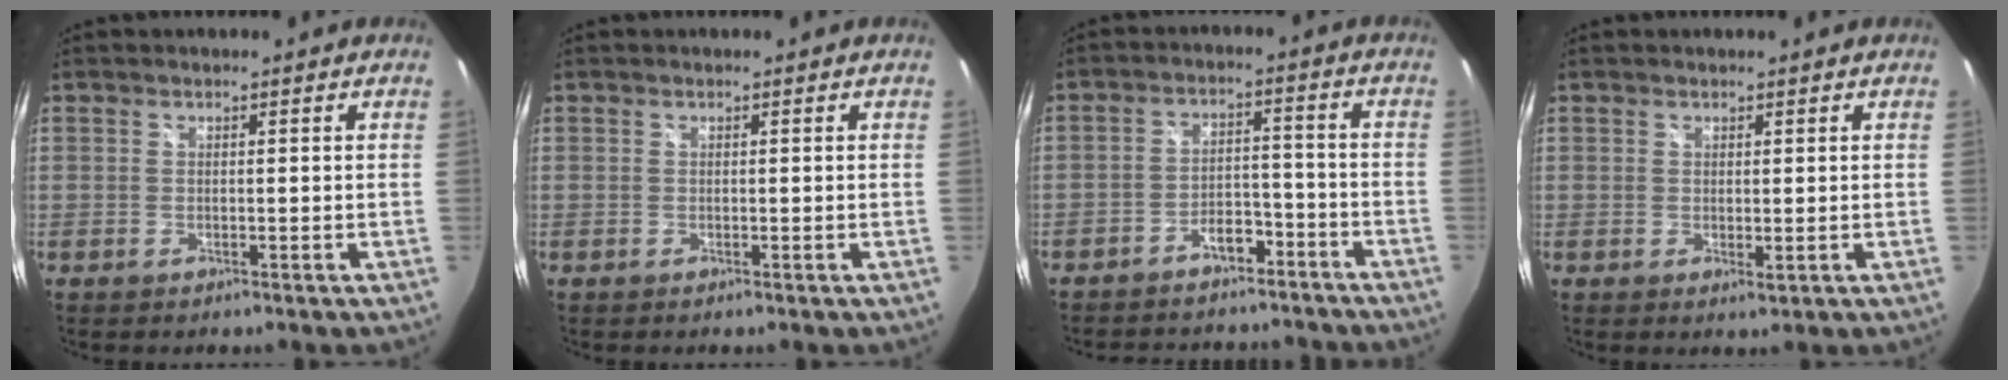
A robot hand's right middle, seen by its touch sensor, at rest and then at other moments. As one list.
[{"total": 0.0}, {"total": 13.3, "force": [-11.0, 5.9, 4.6], "torque": [-0.104, 0.032, -0.141]}, {"total": 1.0, "force": [0.5, 0.6, 0.6], "torque": [-0.011, -0.003, 0.007]}]